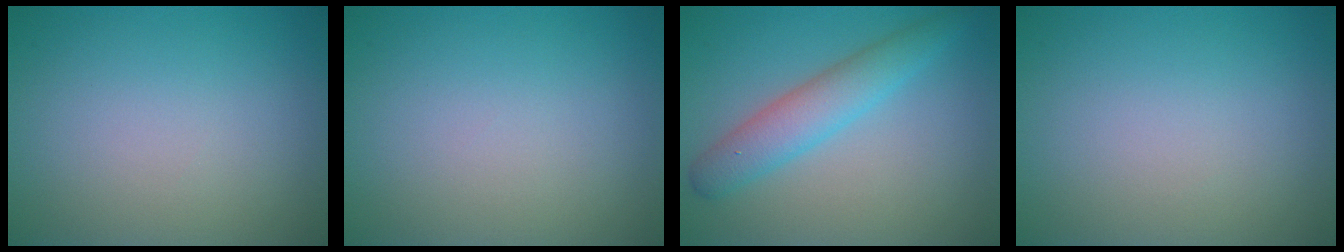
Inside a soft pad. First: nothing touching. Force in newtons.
{"total": 0.0}
{"total": 3.9, "press": 3.9, "slide": 0.1}
{"total": 0.0}